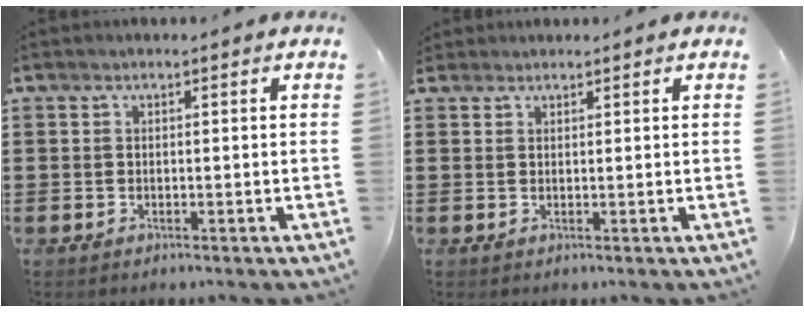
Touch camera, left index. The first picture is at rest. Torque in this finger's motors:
{"motor_torque": [-0.01, 0.08, 0.53, 0.05]}